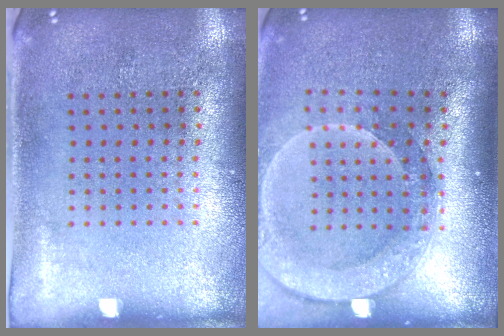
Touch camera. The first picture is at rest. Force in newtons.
{"total": 2.5, "press": 2.0, "slide": 1.5}